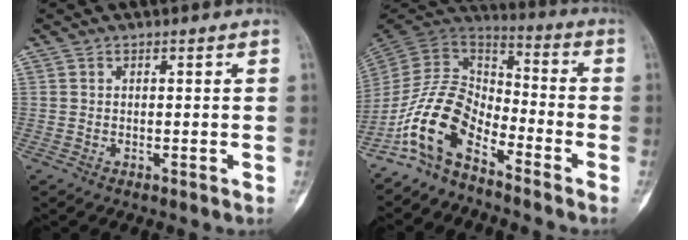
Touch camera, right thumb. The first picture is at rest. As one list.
[{"total": 12.9, "force": [-8.2, 6.4, 7.6], "torque": [-0.138, 0.084, -0.173]}]